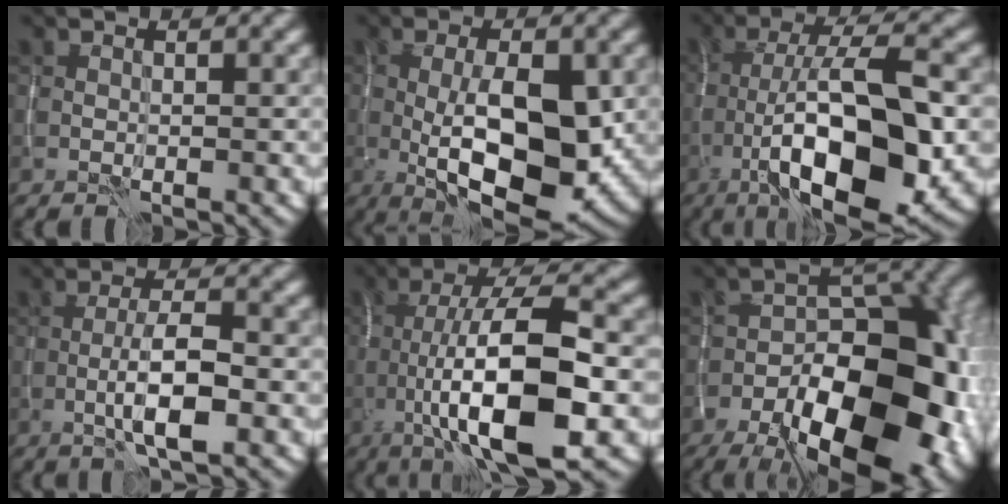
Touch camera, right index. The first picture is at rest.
{"total": 11.1, "force": [-2.0, 4.0, 10.1], "torque": [-0.164, -0.009, -0.030]}
{"total": 14.4, "force": [-4.4, 4.7, 12.8], "torque": [-0.197, 0.016, -0.077]}
{"total": 4.6, "force": [-1.4, 1.0, 4.2], "torque": [-0.075, 0.004, -0.030]}
{"total": 12.6, "force": [-3.1, 3.5, 11.7], "torque": [-0.187, 0.011, -0.058]}
{"total": 17.8, "force": [-7.2, 9.0, 13.6], "torque": [-0.180, -0.009, -0.111]}